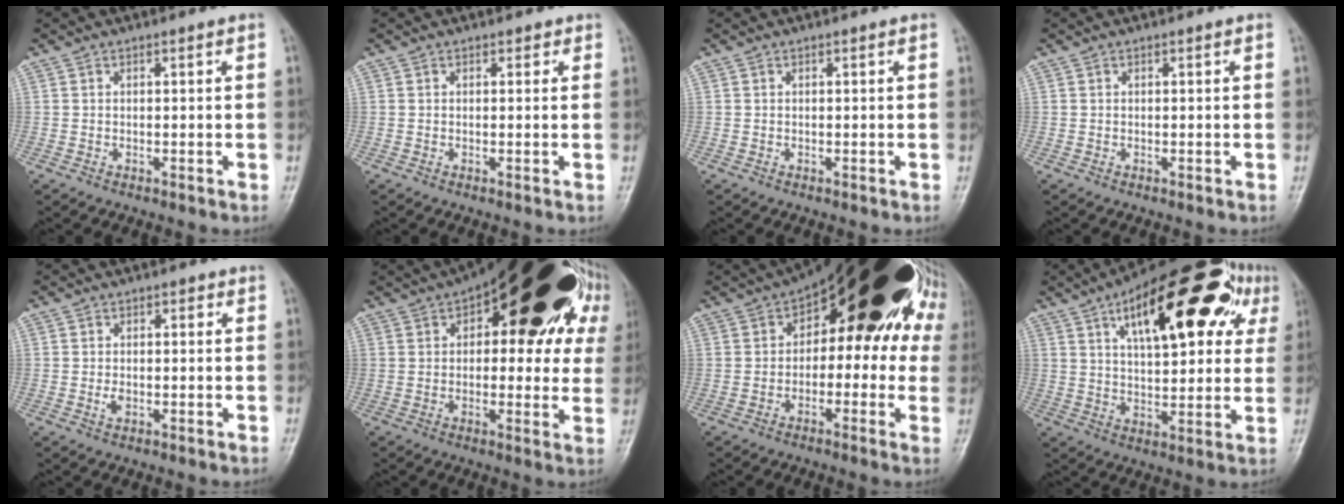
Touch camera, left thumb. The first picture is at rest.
{"total": 0.9, "force": [0.5, 0.7, 0.2], "torque": [0.007, -0.002, 0.002]}
{"total": 0.0}
{"total": 0.0}
{"total": 2.2, "force": [0.0, 1.6, 1.6], "torque": [-0.020, 0.000, -0.005]}
{"total": 27.6, "force": [10.9, 13.2, 21.6], "torque": [-0.261, 0.035, 0.148]}
{"total": 26.5, "force": [6.8, 13.9, 21.5], "torque": [-0.269, 0.056, 0.091]}
{"total": 25.4, "force": [10.8, 11.0, 20.2], "torque": [-0.260, 0.010, 0.156]}